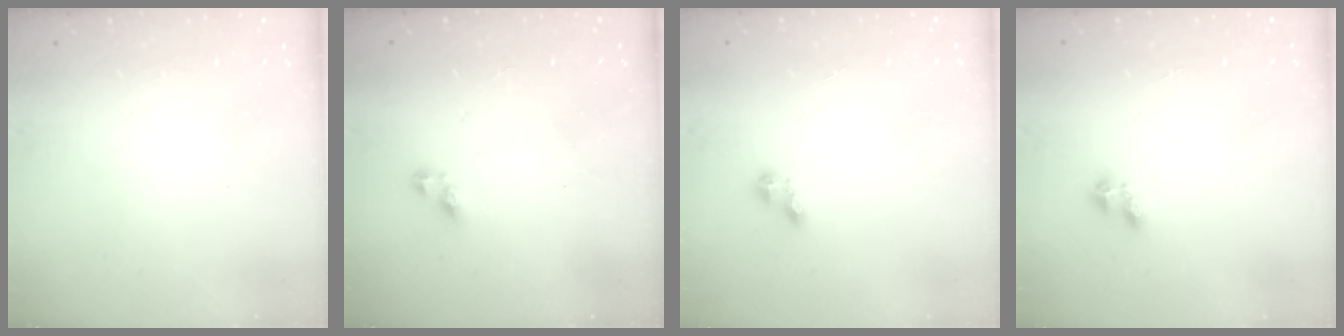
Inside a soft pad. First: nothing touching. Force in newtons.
{"total": 3.4, "press": 3.4, "slide": 0.1}
{"total": 3.4, "press": 3.4, "slide": 0.5}
{"total": 2.2, "press": 2.1, "slide": 0.7}